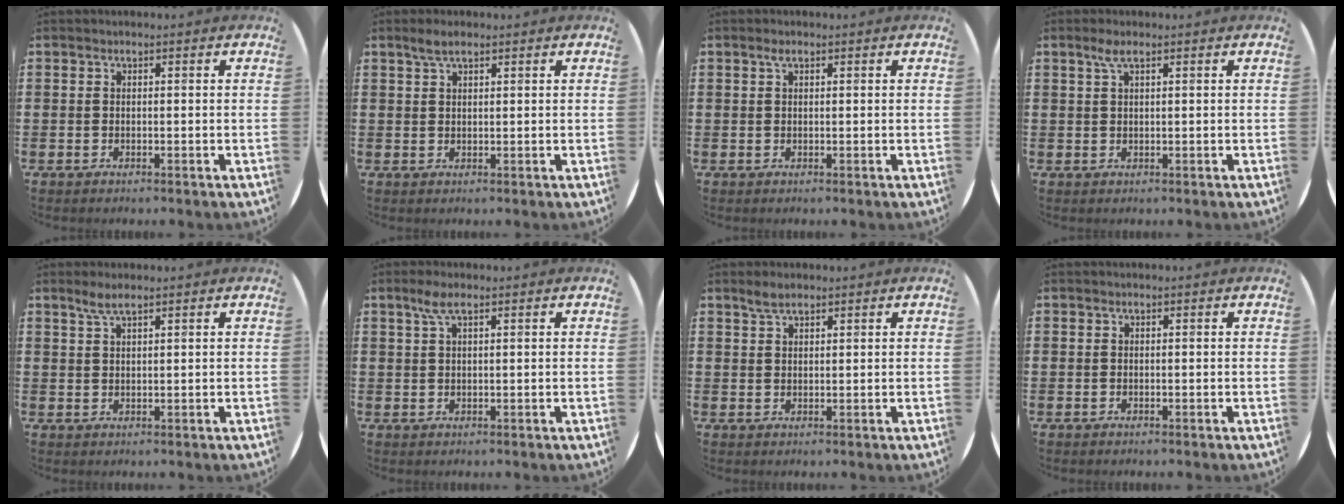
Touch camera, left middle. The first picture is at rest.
{"total": 2.3, "force": [1.7, 0.6, 1.4], "torque": [-0.029, 0.006, 0.030]}
{"total": 0.9, "force": [0.5, 0.2, 0.7], "torque": [-0.013, 0.003, 0.008]}
{"total": 2.0, "force": [1.0, 0.4, 1.6], "torque": [-0.034, 0.006, 0.017]}
{"total": 2.5, "force": [1.9, 0.3, 1.6], "torque": [-0.033, 0.005, 0.033]}
{"total": 2.8, "force": [1.6, 0.6, 2.3], "torque": [-0.048, 0.008, 0.026]}
{"total": 2.2, "force": [1.8, 0.8, 1.1], "torque": [-0.015, 0.002, 0.031]}
{"total": 0.0}